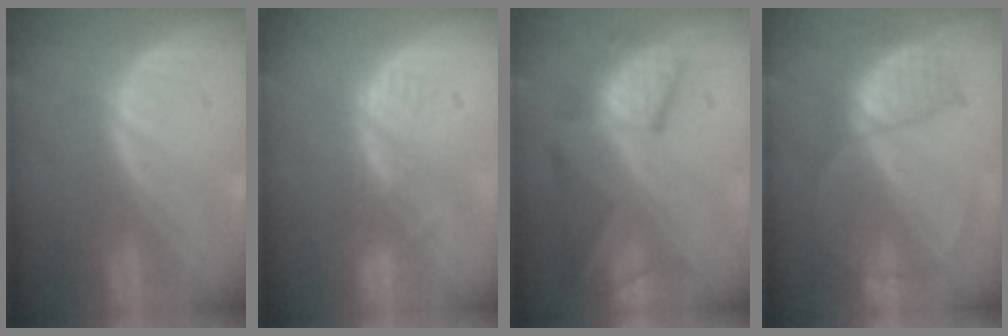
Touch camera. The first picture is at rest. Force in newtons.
{"total": 2.8, "press": 2.2, "slide": 1.7}
{"total": 10.1, "press": 8.7, "slide": 5.0}
{"total": 5.8, "press": 5.7, "slide": 1.4}